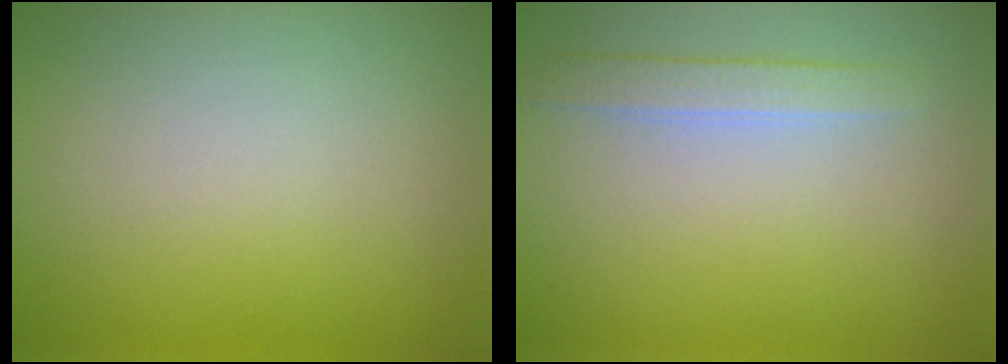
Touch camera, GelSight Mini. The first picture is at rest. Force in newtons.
{"total": 1.9, "press": 1.9, "slide": 0.3}